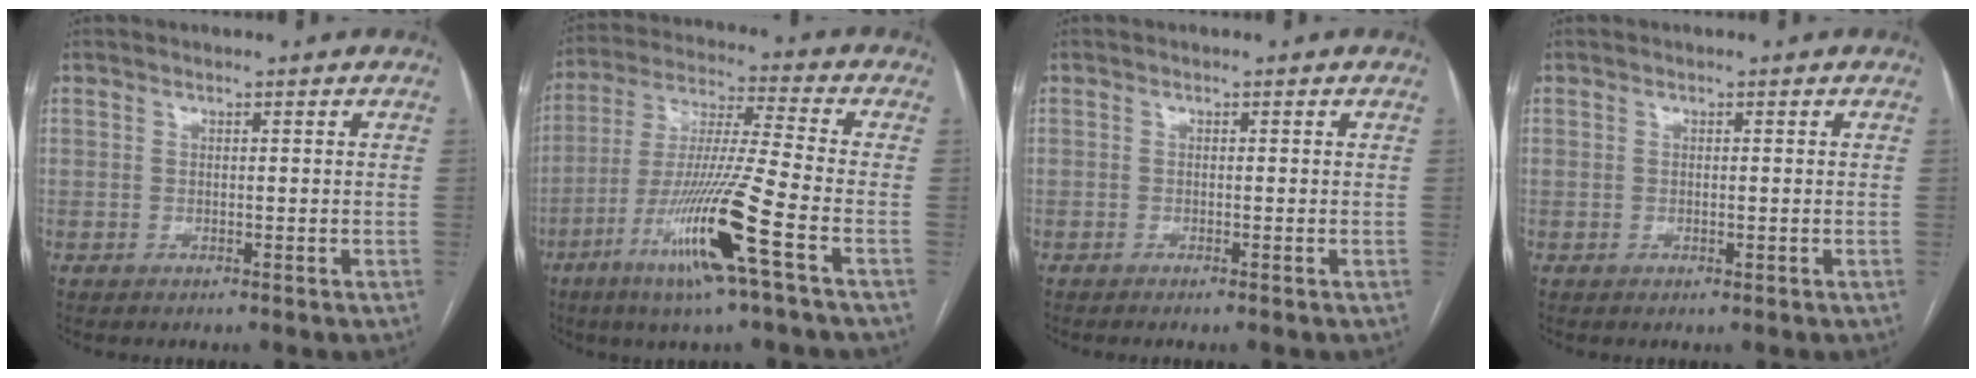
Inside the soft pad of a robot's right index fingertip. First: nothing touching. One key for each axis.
{"total": 15.4, "fx": -6.8, "fy": -1.0, "fz": 13.8, "tx": -0.278, "ty": -0.020, "tz": -0.130}
{"total": 0.6, "fx": -0.4, "fy": -0.2, "fz": 0.4, "tx": -0.010, "ty": 0.001, "tz": -0.009}
{"total": 0.6, "fx": 0.0, "fy": 0.3, "fz": 0.5, "tx": -0.010, "ty": 0.000, "tz": 0.003}